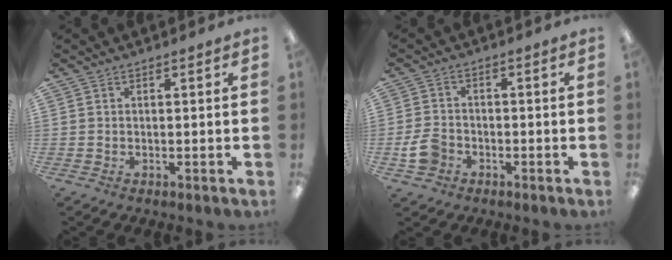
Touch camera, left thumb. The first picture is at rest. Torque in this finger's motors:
{"motor_torque": [-0.14, 0.46, 0.23, -0.18, 0.00]}